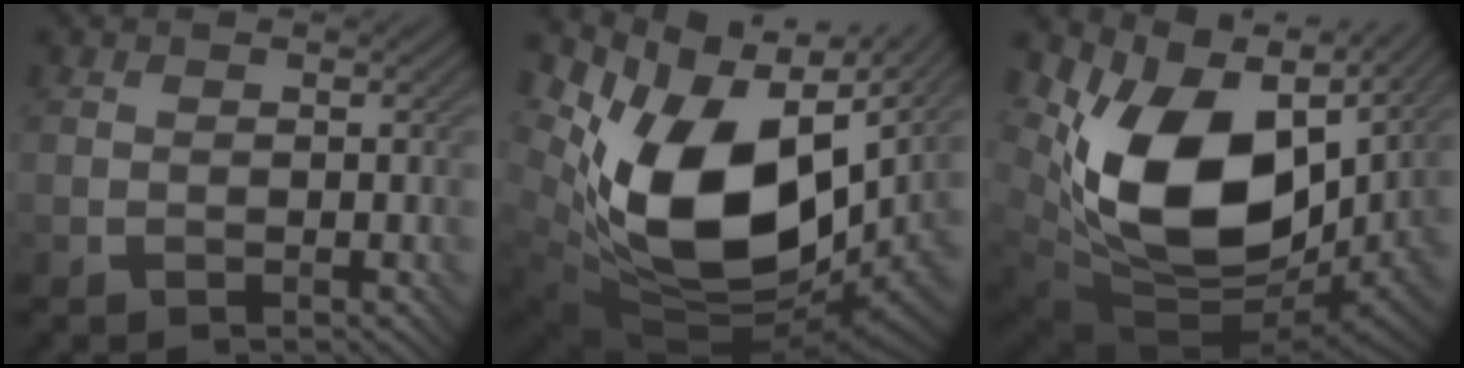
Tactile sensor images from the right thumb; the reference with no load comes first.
{"total": 17.2, "force": [2.5, 11.4, 12.6], "torque": [-0.253, -0.038, 0.062]}
{"total": 16.2, "force": [3.9, 10.3, 11.8], "torque": [-0.235, -0.020, 0.083]}